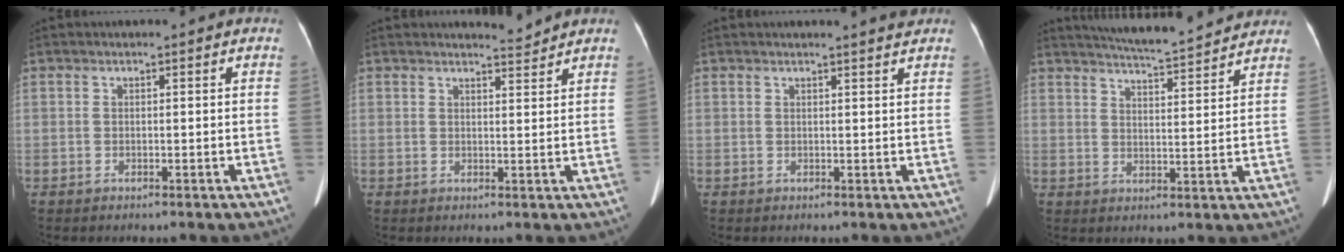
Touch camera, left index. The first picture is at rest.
{"total": 2.1, "force": [2.1, -0.4, -0.2], "torque": [-0.006, -0.017, 0.033]}
{"total": 2.2, "force": [2.0, -0.5, 0.6], "torque": [-0.010, -0.010, 0.021]}
{"total": 12.4, "force": [11.5, 0.8, 4.3], "torque": [-0.073, 0.009, 0.156]}